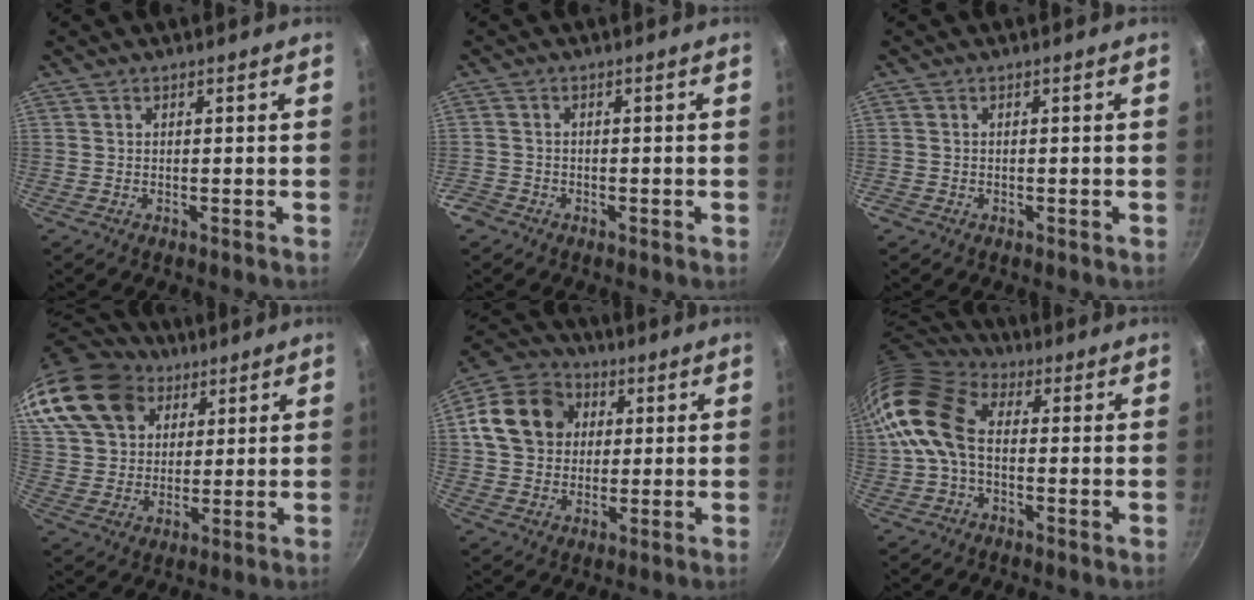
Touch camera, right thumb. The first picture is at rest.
{"total": 3.2, "force": [-1.9, 2.4, 0.8], "torque": [-0.016, 0.017, -0.034]}
{"total": 0.9, "force": [-0.5, 0.8, 0.3], "torque": [-0.005, 0.003, -0.007]}
{"total": 24.0, "force": [12.1, 17.2, 11.6], "torque": [-0.250, 0.020, 0.229]}
{"total": 14.7, "force": [2.9, 12.3, 7.6], "torque": [-0.117, 0.019, 0.038]}
{"total": 14.2, "force": [0.1, 9.6, 10.4], "torque": [-0.186, 0.035, -0.016]}